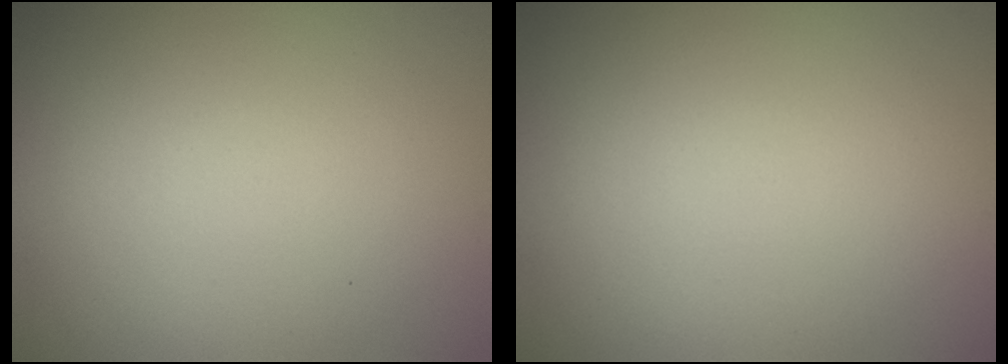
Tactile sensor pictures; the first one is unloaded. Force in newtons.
{"total": 0.0}